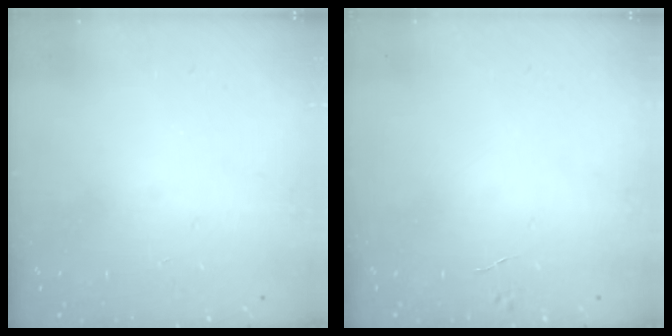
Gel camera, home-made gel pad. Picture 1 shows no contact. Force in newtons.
{"total": 2.8, "press": 2.8, "slide": 0.3}